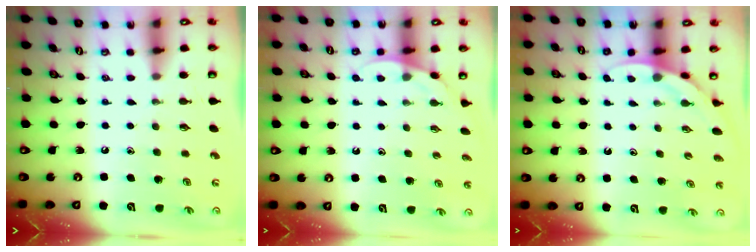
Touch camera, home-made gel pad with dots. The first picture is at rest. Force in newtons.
{"total": 3.9, "press": 3.9, "slide": 0.2}
{"total": 4.5, "press": 4.5, "slide": 0.2}